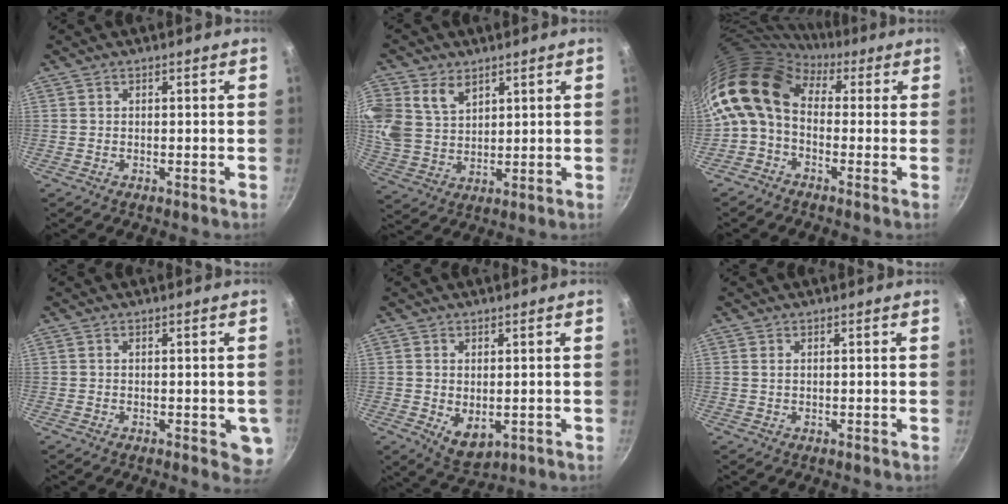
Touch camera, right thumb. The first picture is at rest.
{"total": 13.5, "force": [6.1, 9.9, 7.0], "torque": [-0.162, -0.002, 0.131]}
{"total": 12.7, "force": [1.1, 8.8, 9.1], "torque": [-0.165, 0.027, -0.006]}
{"total": 5.2, "force": [-1.0, 2.2, 4.6], "torque": [-0.029, 0.000, -0.008]}
{"total": 5.8, "force": [-0.4, 3.8, 4.4], "torque": [-0.067, -0.017, 0.005]}
{"total": 0.8, "force": [0.3, 0.5, 0.6], "torque": [-0.011, 0.001, 0.006]}